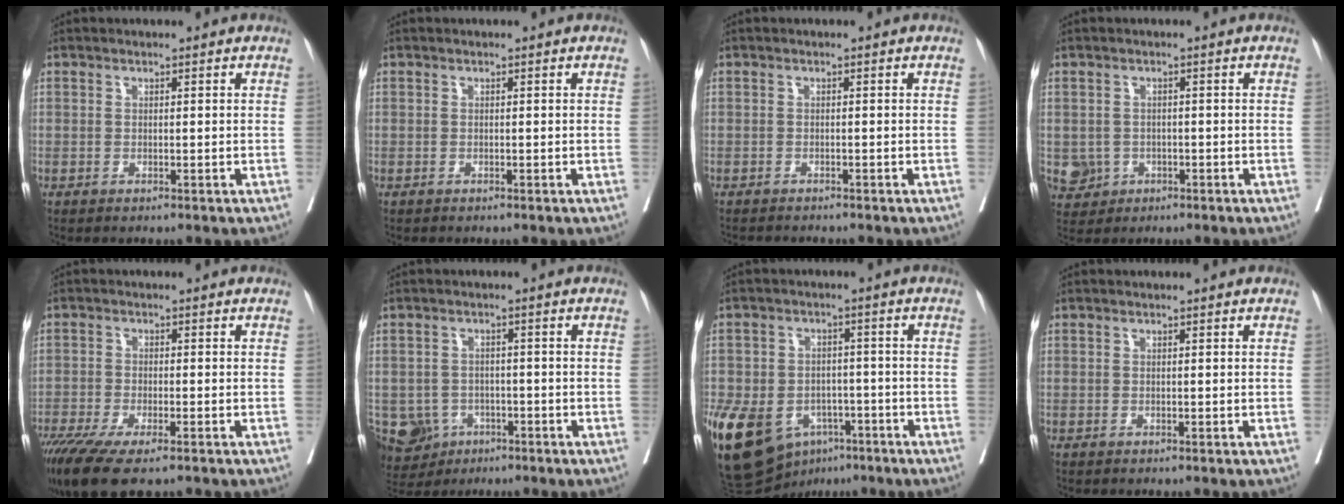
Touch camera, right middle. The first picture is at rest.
{"total": 0.0}
{"total": 2.6, "force": [-2.5, 0.2, 0.6], "torque": [-0.006, -0.006, -0.037]}
{"total": 4.4, "force": [-1.3, 4.2, 0.6], "torque": [-0.010, 0.005, -0.016]}
{"total": 10.6, "force": [-7.5, 2.6, 7.1], "torque": [-0.119, -0.023, -0.123]}
{"total": 7.5, "force": [-3.6, 6.3, 2.0], "torque": [-0.045, 0.002, -0.049]}
{"total": 18.2, "force": [-8.9, 12.2, 10.1], "torque": [-0.243, -0.001, -0.132]}
{"total": 0.0}